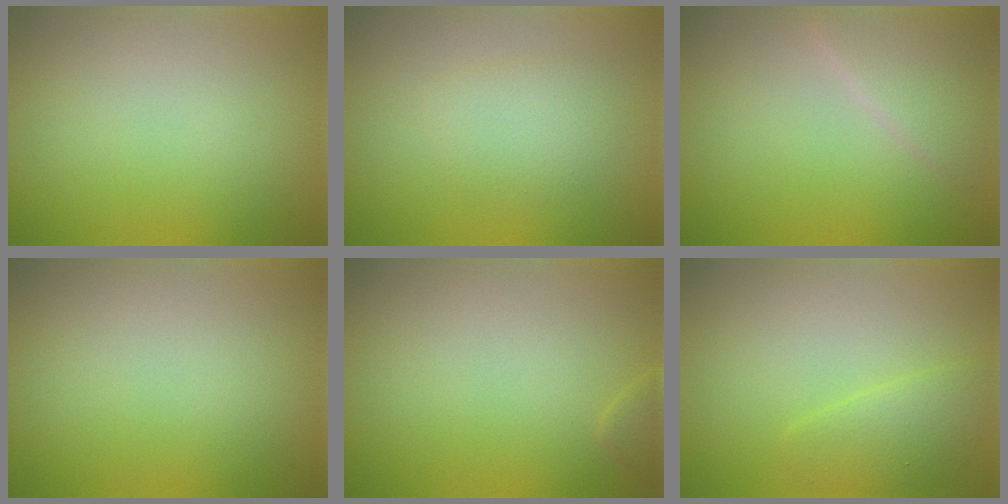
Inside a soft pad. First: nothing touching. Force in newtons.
{"total": 2.3, "press": 2.3, "slide": 0.1}
{"total": 2.8, "press": 2.8, "slide": 0.3}
{"total": 0.0}
{"total": 0.9, "press": 0.9, "slide": 0.0}
{"total": 2.2, "press": 2.2, "slide": 0.2}